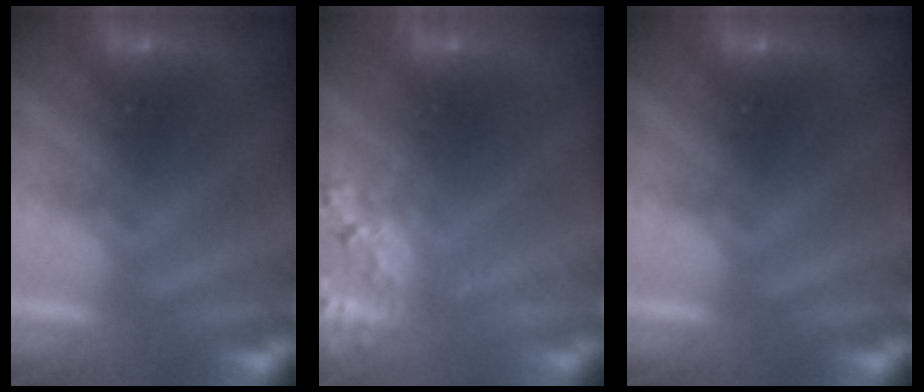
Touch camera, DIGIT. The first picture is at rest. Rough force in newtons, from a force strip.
{"total": 2.6}
{"total": 0.0}